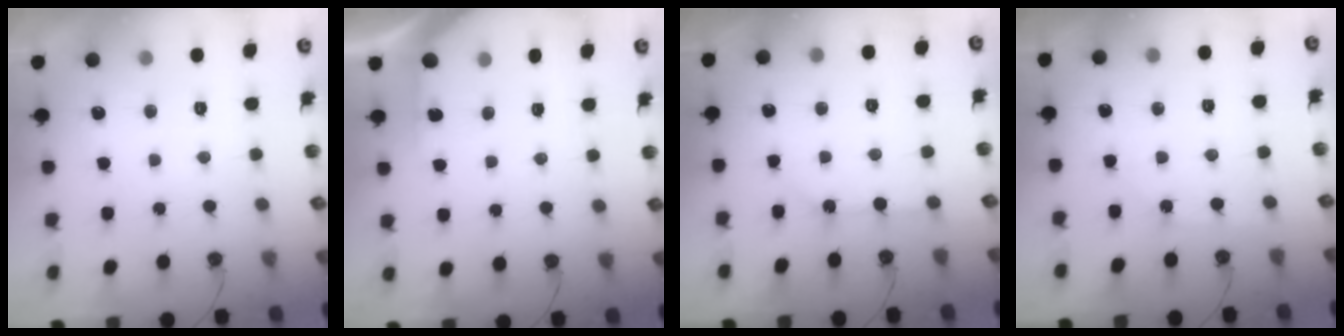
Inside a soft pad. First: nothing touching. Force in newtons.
{"total": 3.5, "press": 3.5, "slide": 0.4}
{"total": 4.5, "press": 4.4, "slide": 0.6}
{"total": 4.6, "press": 4.5, "slide": 0.7}